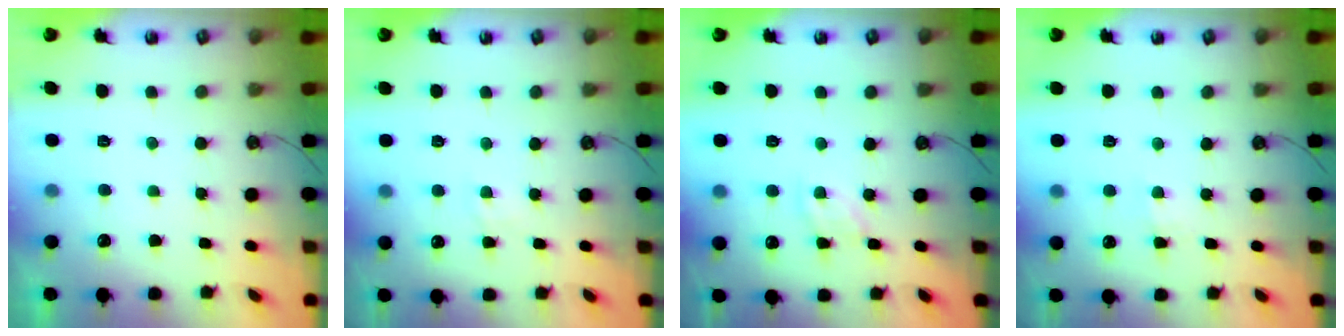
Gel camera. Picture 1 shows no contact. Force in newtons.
{"total": 2.9, "press": 2.9, "slide": 0.5}
{"total": 4.4, "press": 4.4, "slide": 0.5}
{"total": 2.0, "press": 2.0, "slide": 0.3}